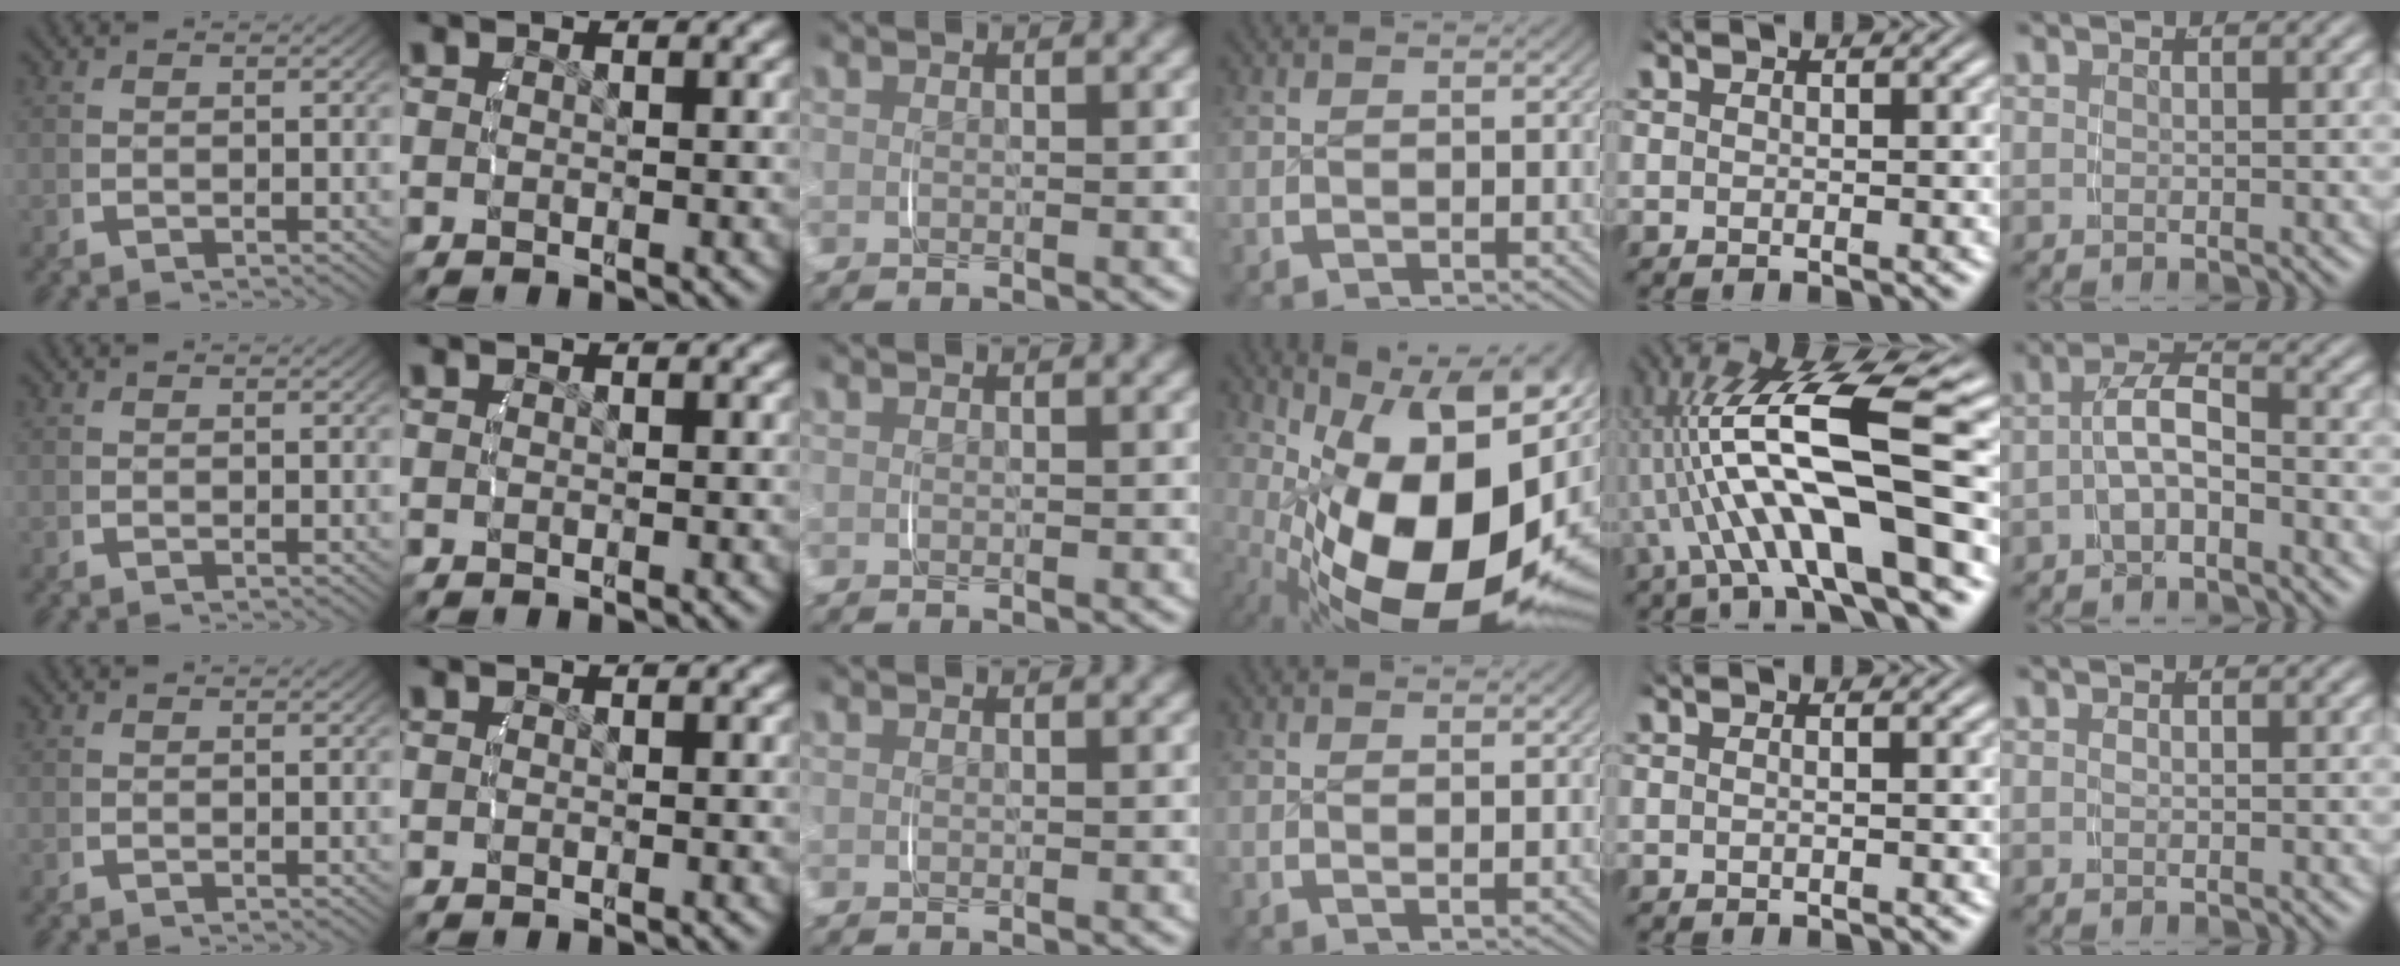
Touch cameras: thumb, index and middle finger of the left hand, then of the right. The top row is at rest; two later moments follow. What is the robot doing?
{"motion": "lift_and_place", "object": "camera"}